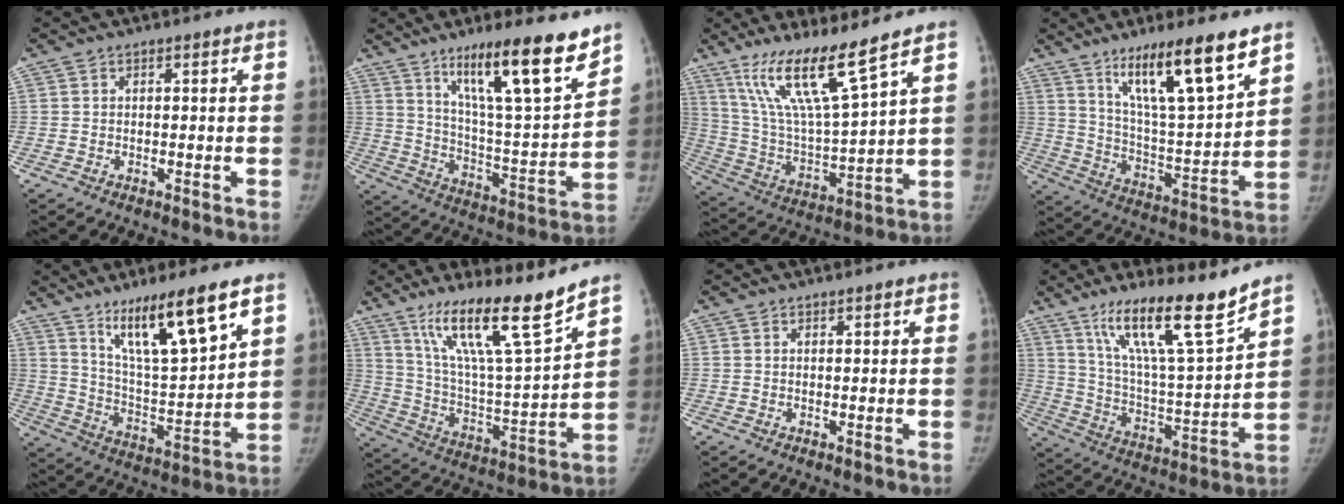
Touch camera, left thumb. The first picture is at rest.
{"total": 20.4, "force": [13.6, 3.3, 14.8], "torque": [-0.212, -0.078, 0.227]}
{"total": 15.6, "force": [10.9, 1.1, 11.2], "torque": [-0.201, -0.063, 0.218]}
{"total": 18.4, "force": [11.8, 3.2, 13.8], "torque": [-0.209, -0.068, 0.209]}
{"total": 17.1, "force": [10.7, 3.1, 13.0], "torque": [-0.206, -0.060, 0.199]}
{"total": 19.3, "force": [13.6, 2.0, 13.5], "torque": [-0.209, -0.077, 0.246]}
{"total": 0.8, "force": [0.6, 0.3, 0.4], "torque": [-0.004, -0.003, 0.008]}
{"total": 18.5, "force": [13.2, 2.0, 12.8], "torque": [-0.194, -0.080, 0.235]}